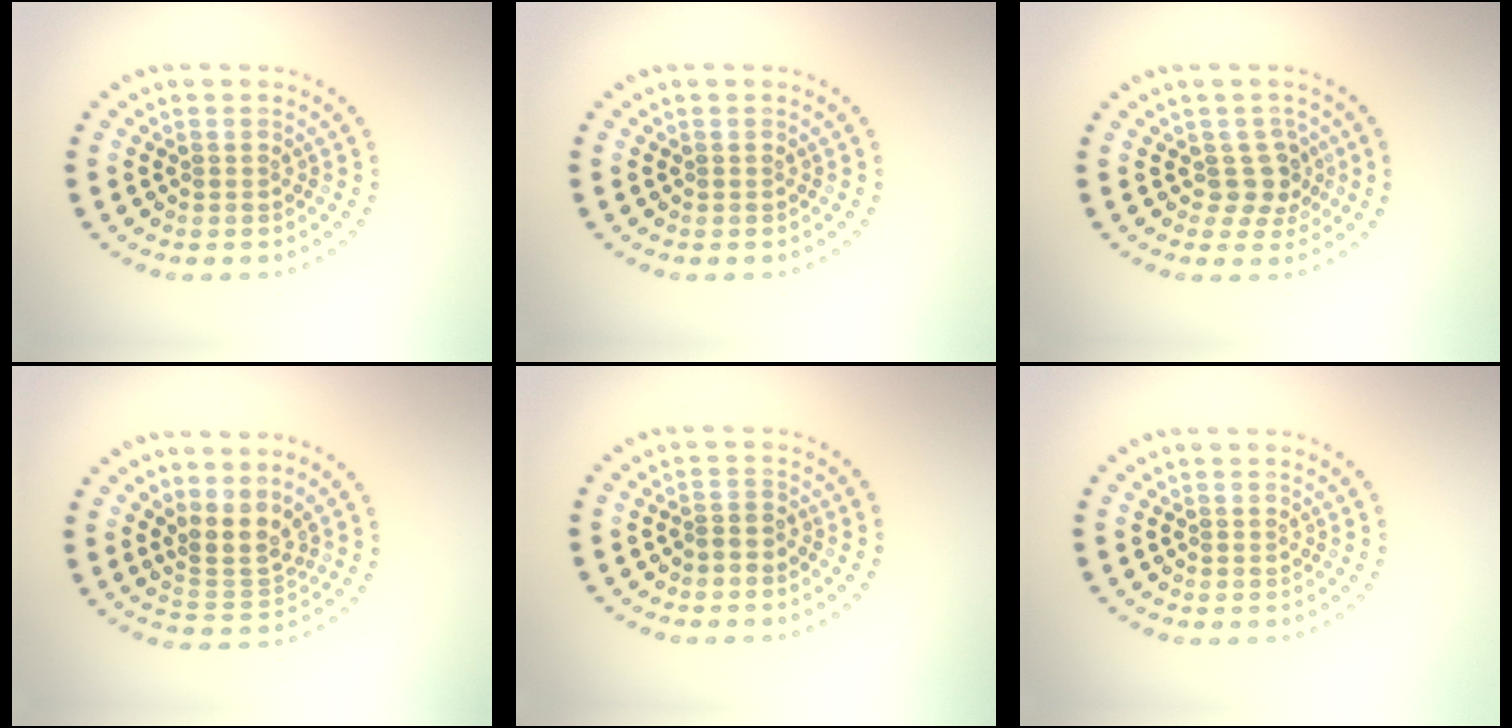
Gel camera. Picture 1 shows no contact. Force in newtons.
{"total": 0.0}
{"total": 2.6, "press": 2.1, "slide": 1.5}
{"total": 3.0, "press": 2.1, "slide": 2.1}
{"total": 0.8, "press": 0.6, "slide": 0.5}
{"total": 0.0}